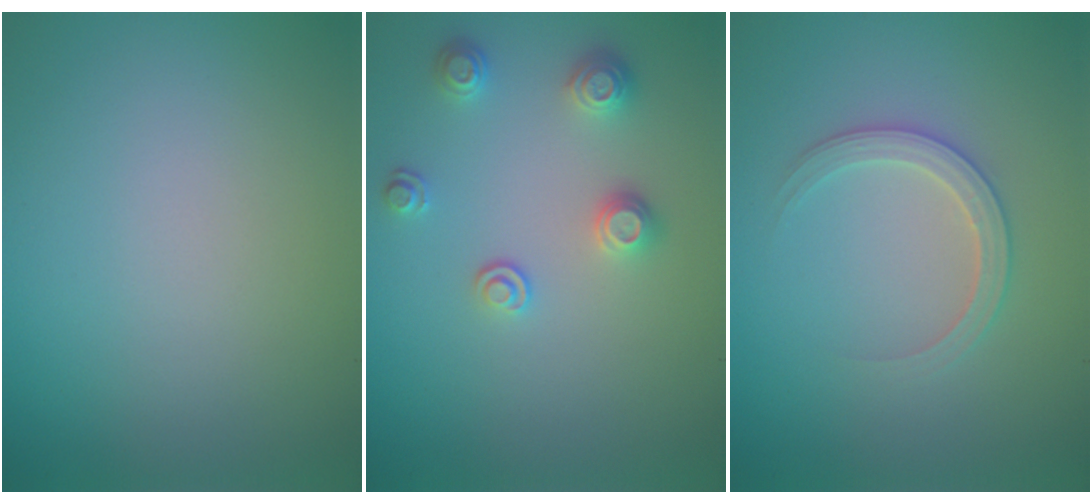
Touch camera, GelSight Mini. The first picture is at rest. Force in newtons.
{"total": 2.3, "press": 2.3, "slide": 0.6}
{"total": 2.5, "press": 2.5, "slide": 0.3}